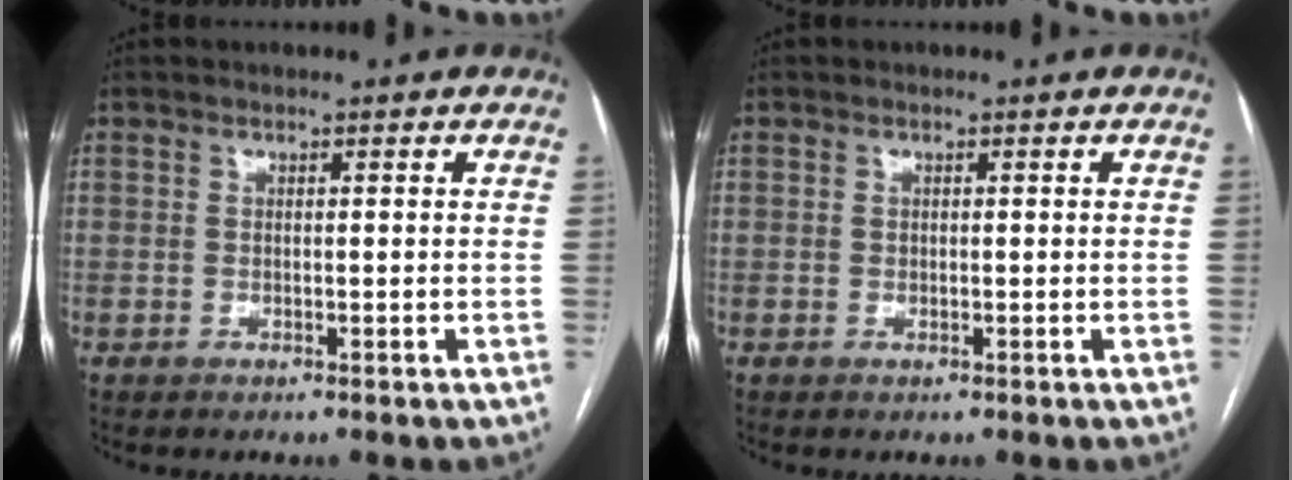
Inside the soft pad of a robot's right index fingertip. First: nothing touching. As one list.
[{"total": 0.0}]